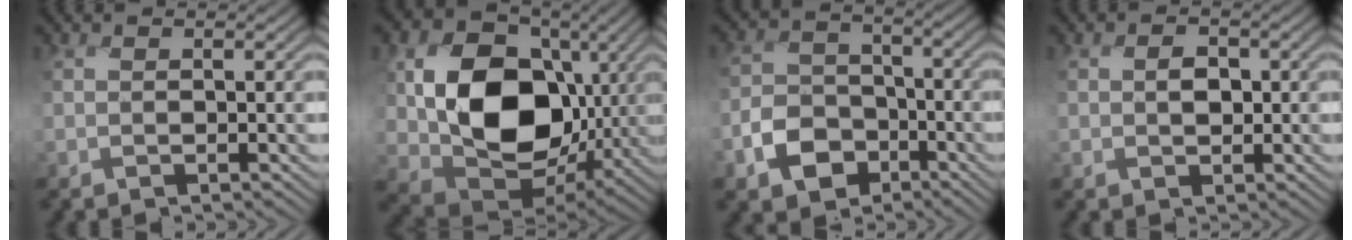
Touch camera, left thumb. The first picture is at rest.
{"total": 15.9, "force": [-0.2, 11.9, 10.6], "torque": [-0.223, -0.014, -0.007]}
{"total": 6.5, "force": [-4.3, 4.4, 2.1], "torque": [-0.037, -0.009, -0.091]}
{"total": 2.1, "force": [-0.3, 1.7, 1.3], "torque": [-0.025, -0.001, -0.009]}